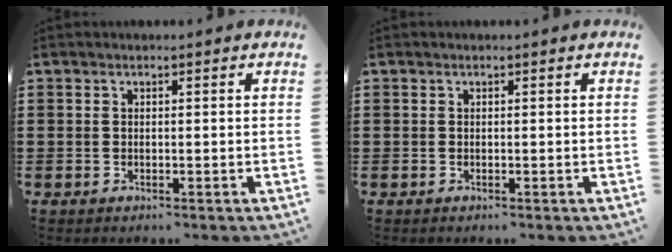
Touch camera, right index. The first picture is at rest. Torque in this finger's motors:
{"motor_torque": [0.15, -0.08, 0.01, 0.01]}